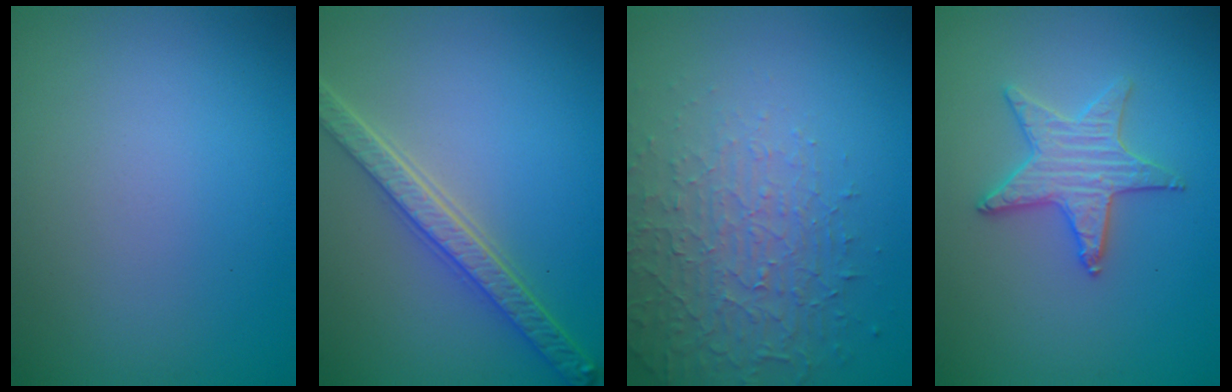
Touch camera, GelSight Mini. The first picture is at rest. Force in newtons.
{"total": 4.9, "press": 3.9, "slide": 3.0}
{"total": 4.5, "press": 3.1, "slide": 3.3}
{"total": 3.2, "press": 3.2, "slide": 0.2}